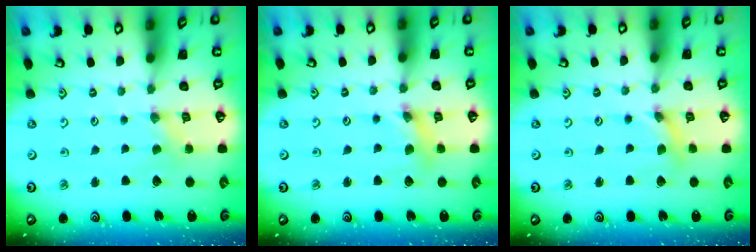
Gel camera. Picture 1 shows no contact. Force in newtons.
{"total": 4.9, "press": 4.9, "slide": 0.5}
{"total": 2.7, "press": 2.7, "slide": 0.2}